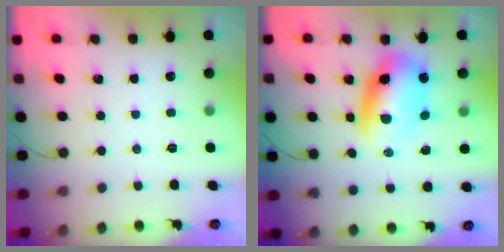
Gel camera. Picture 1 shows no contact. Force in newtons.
{"total": 10.1, "press": 9.7, "slide": 2.6}